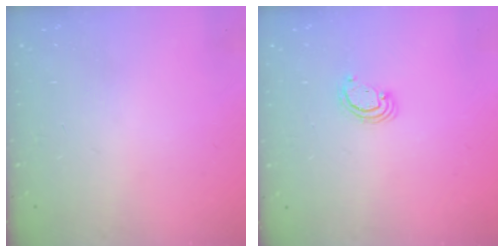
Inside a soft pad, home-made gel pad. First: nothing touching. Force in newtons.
{"total": 2.6, "press": 2.5, "slide": 0.2}